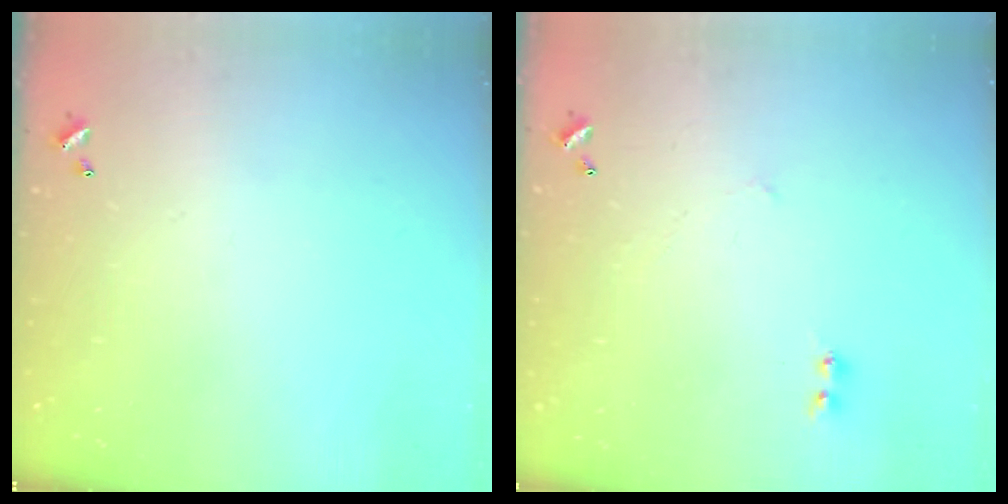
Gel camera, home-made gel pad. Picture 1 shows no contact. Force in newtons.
{"total": 2.9, "press": 2.9, "slide": 0.4}